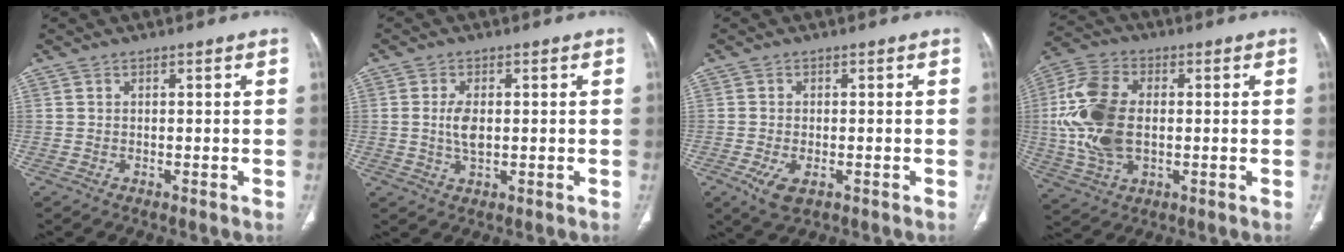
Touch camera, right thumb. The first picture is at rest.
{"total": 4.2, "force": [0.1, 2.1, 3.6], "torque": [-0.075, -0.001, 0.005]}
{"total": 4.7, "force": [-1.8, 2.3, 3.6], "torque": [-0.074, -0.007, -0.026]}
{"total": 15.6, "force": [0.3, 9.6, 12.3], "torque": [-0.264, 0.009, 0.007]}